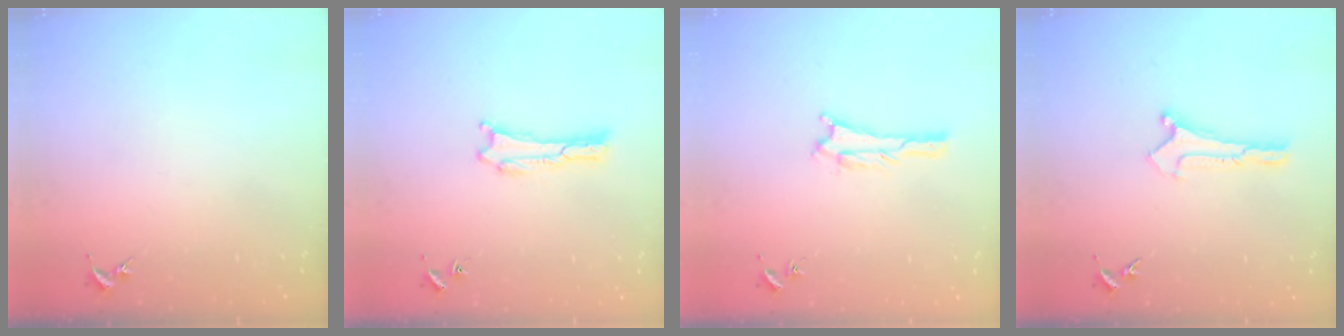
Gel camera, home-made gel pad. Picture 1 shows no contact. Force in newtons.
{"total": 0.0}
{"total": 0.6, "press": 0.6, "slide": 0.1}
{"total": 0.0}